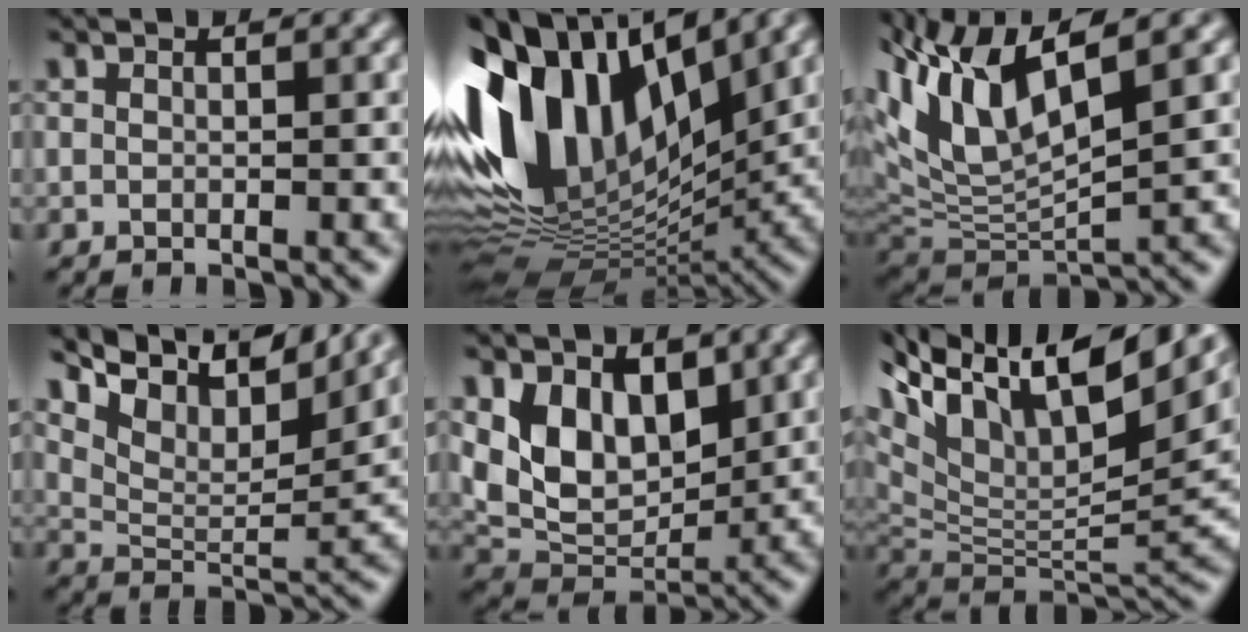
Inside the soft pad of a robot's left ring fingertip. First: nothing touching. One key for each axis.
{"total": 13.1, "fx": 2.8, "fy": 8.1, "fz": 10.0, "tx": -0.216, "ty": 0.023, "tz": 0.043}
{"total": 9.8, "fx": 3.4, "fy": 3.3, "fz": 8.6, "tx": -0.176, "ty": 0.018, "tz": 0.069}
{"total": 9.6, "fx": 6.8, "fy": 3.4, "fz": 5.8, "tx": -0.105, "ty": 0.020, "tz": 0.127}
{"total": 6.2, "fx": 1.7, "fy": 4.4, "fz": 4.1, "tx": -0.071, "ty": -0.014, "tz": 0.036}
{"total": 15.5, "fx": 8.1, "fy": 7.3, "fz": 11.1, "tx": -0.219, "ty": 0.044, "tz": 0.154}